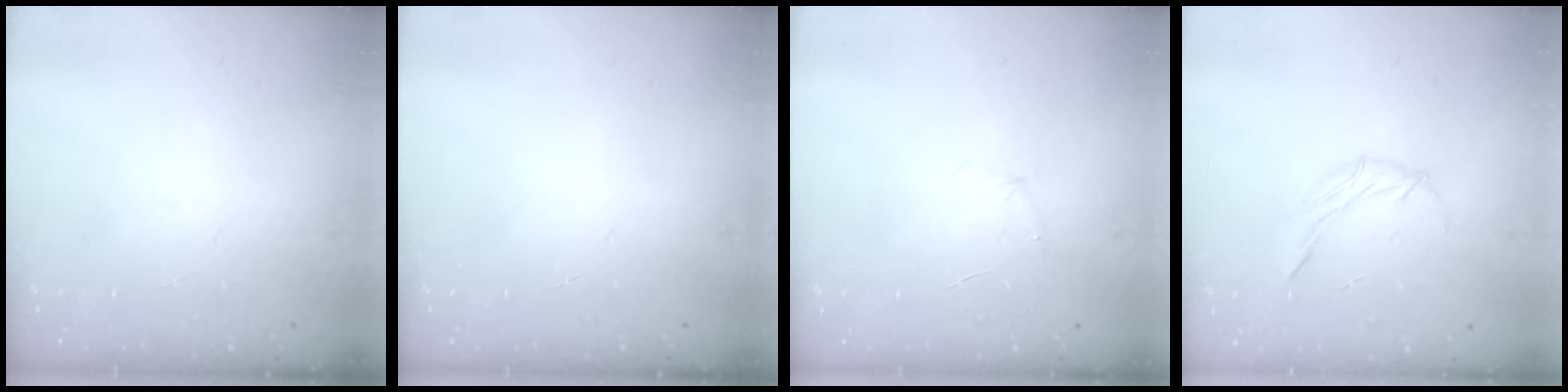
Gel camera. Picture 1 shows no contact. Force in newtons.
{"total": 0.0}
{"total": 3.9, "press": 3.7, "slide": 1.2}
{"total": 5.5, "press": 5.4, "slide": 1.2}